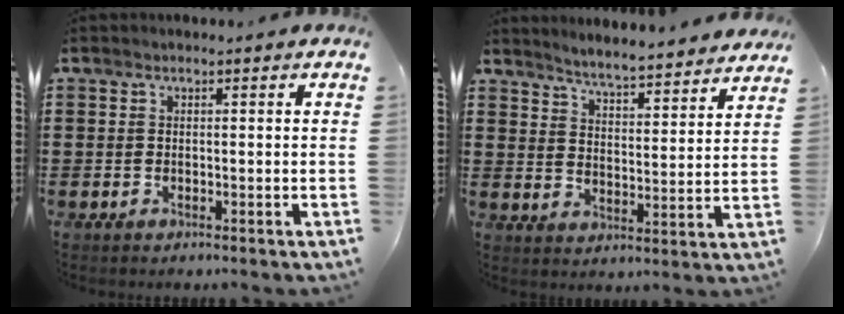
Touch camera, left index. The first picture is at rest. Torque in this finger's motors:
{"motor_torque": [0.18, -0.25, 0.46, 0.12]}